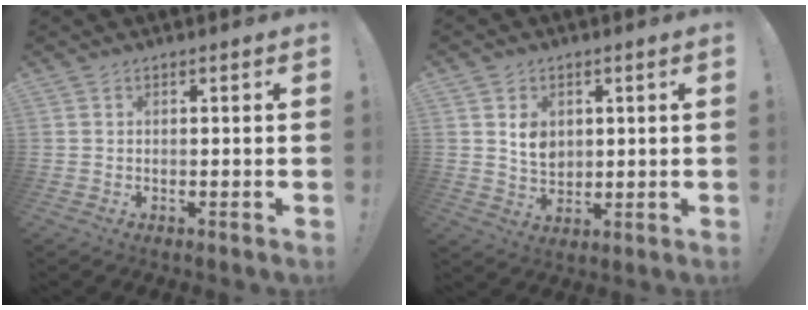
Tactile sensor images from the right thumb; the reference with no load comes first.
{"total": 7.1, "force": [2.4, 6.1, 2.9], "torque": [-0.030, -0.014, 0.047]}